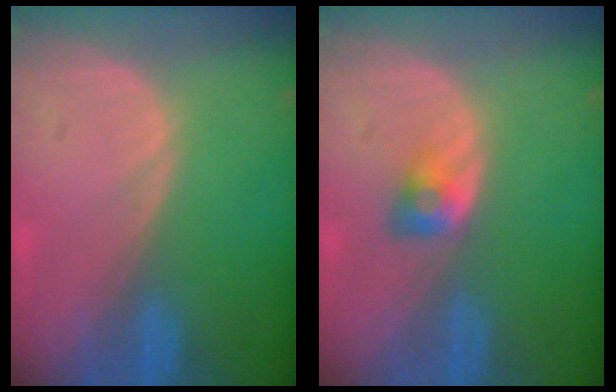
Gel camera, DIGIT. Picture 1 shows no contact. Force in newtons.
{"total": 2.9, "press": 2.5, "slide": 1.5}